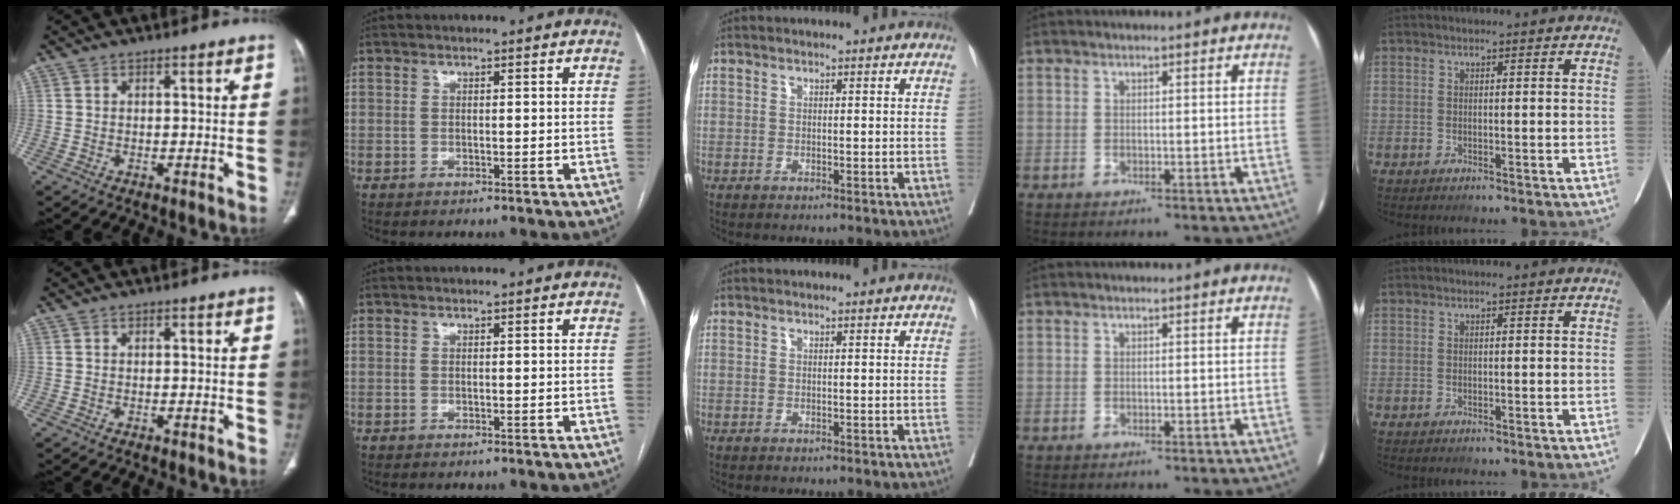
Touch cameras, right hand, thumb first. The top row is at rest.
{}